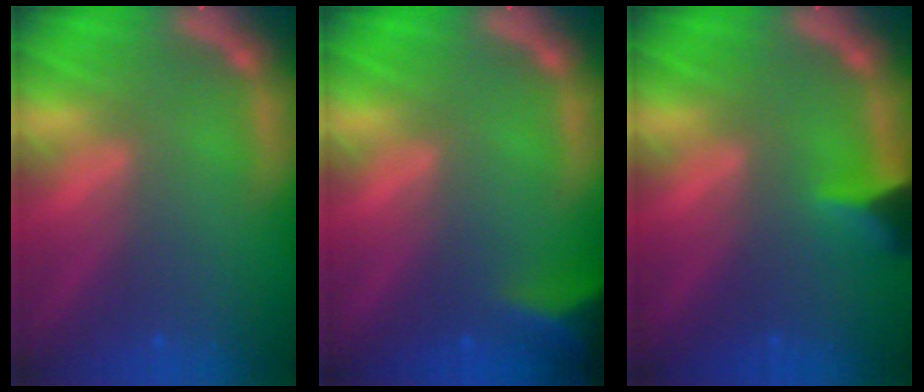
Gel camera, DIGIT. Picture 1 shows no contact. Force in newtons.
{"total": 5.0}
{"total": 2.9}